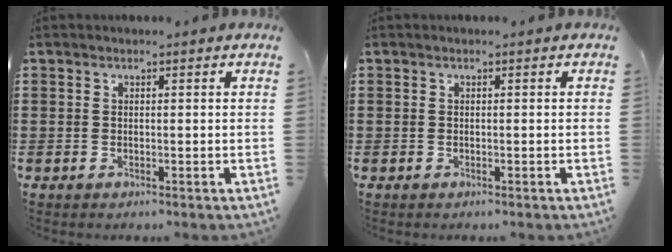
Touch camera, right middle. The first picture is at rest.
{"total": 0.0}